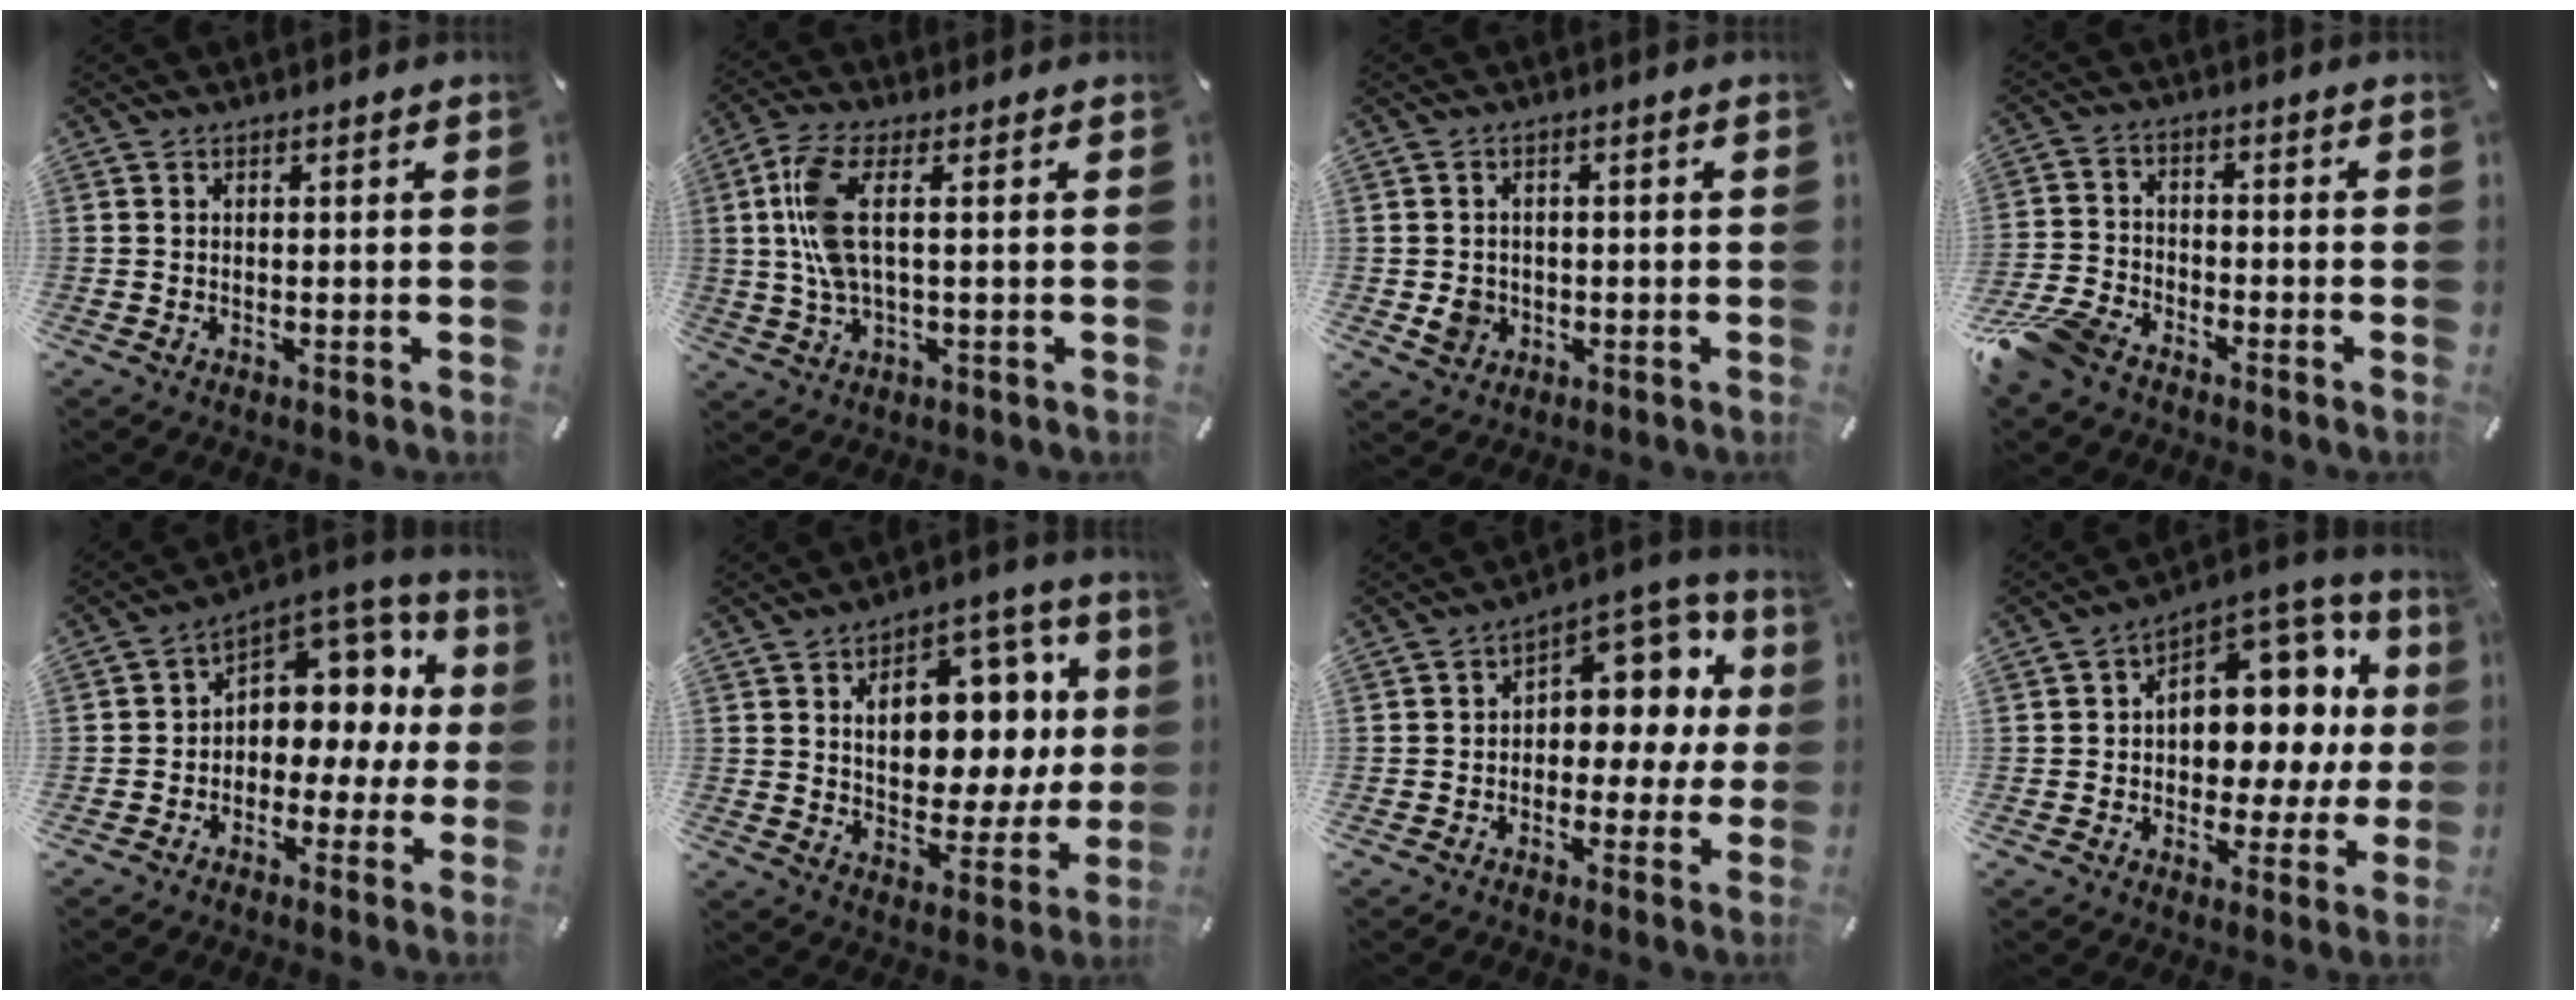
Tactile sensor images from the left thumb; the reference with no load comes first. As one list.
[{"total": 9.1, "force": [1.2, 3.4, 8.3], "torque": [-0.184, -0.007, 0.019]}, {"total": 4.2, "force": [-0.9, 3.9, 1.2], "torque": [-0.011, -0.001, -0.017]}, {"total": 9.5, "force": [-7.6, 4.3, 3.7], "torque": [-0.087, 0.030, -0.150]}, {"total": 8.1, "force": [1.9, 7.1, 3.4], "torque": [-0.041, -0.025, 0.036]}, {"total": 15.4, "force": [4.7, 10.4, 10.3], "torque": [-0.130, -0.029, 0.082]}, {"total": 10.2, "force": [2.3, 7.2, 6.8], "torque": [-0.078, -0.023, 0.040]}, {"total": 12.4, "force": [2.9, 9.2, 7.8], "torque": [-0.083, -0.039, 0.053]}]